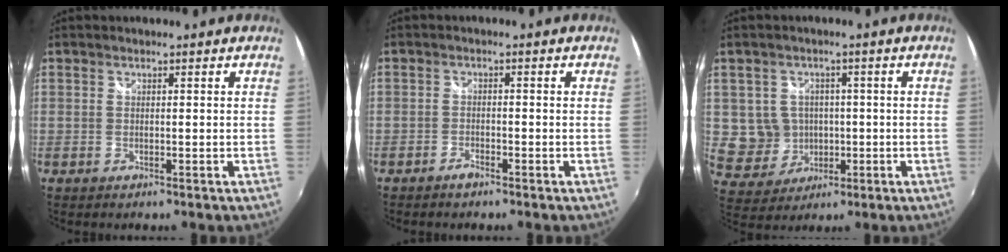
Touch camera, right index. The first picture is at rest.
{"total": 1.7, "force": [-1.5, 0.5, 0.6], "torque": [-0.018, 0.001, -0.030]}
{"total": 7.9, "force": [-0.2, 7.7, 2.0], "torque": [-0.061, 0.011, 0.015]}